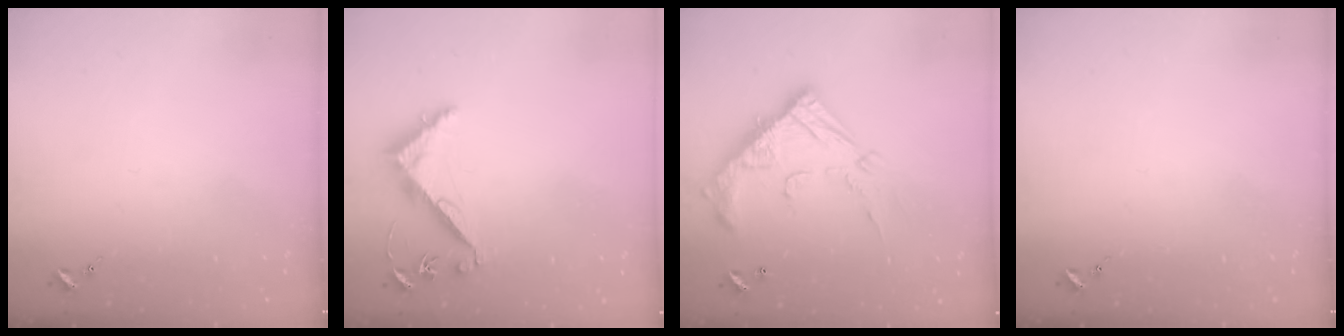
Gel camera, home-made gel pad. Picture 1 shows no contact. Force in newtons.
{"total": 6.7, "press": 6.6, "slide": 0.7}
{"total": 20.8, "press": 20.8, "slide": 0.6}
{"total": 0.0}